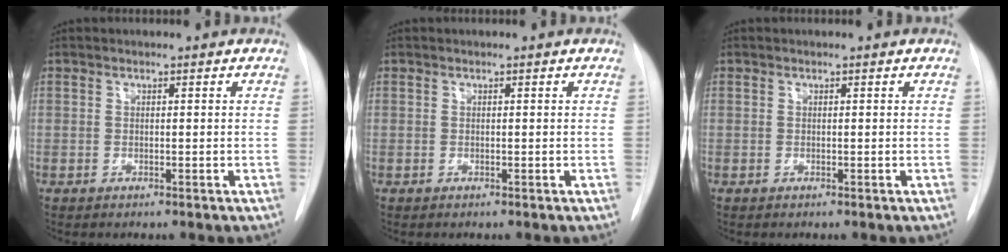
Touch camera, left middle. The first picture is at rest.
{"total": 0.0}
{"total": 0.0}